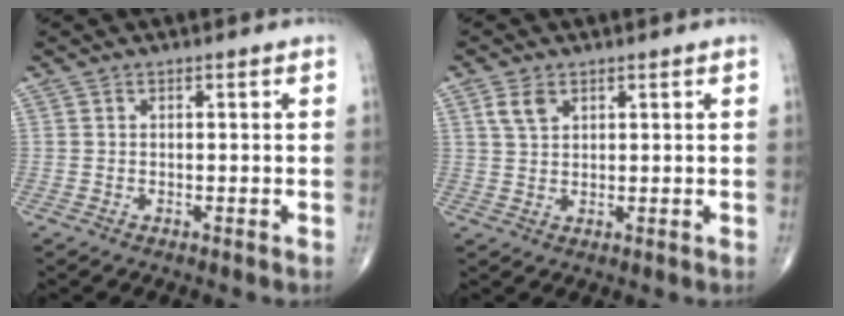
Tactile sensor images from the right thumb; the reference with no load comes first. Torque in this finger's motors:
{"motor_torque": [-0.41, 0.41, 0.25, 0.11, 0.07]}